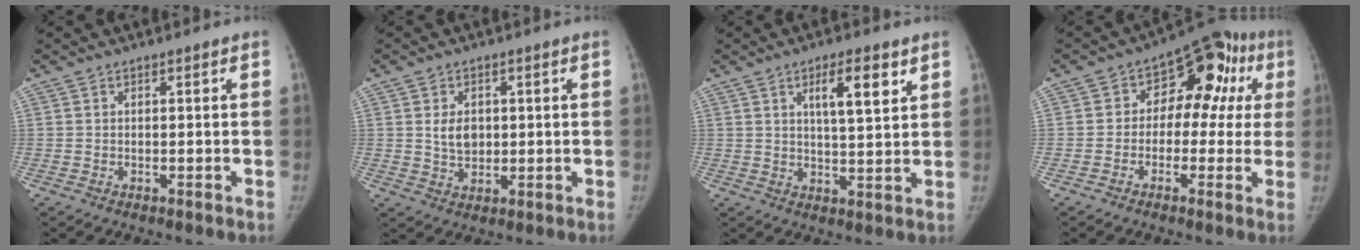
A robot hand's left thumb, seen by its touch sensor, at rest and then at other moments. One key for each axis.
{"total": 4.8, "fx": 0.8, "fy": 3.5, "fz": 3.2, "tx": -0.036, "ty": -0.006, "tz": 0.020}
{"total": 7.9, "fx": 3.8, "fy": 2.3, "fz": 6.5, "tx": -0.093, "ty": -0.022, "tz": 0.060}
{"total": 14.1, "fx": 1.9, "fy": 9.8, "fz": 9.9, "tx": -0.061, "ty": 0.049, "tz": 0.012}